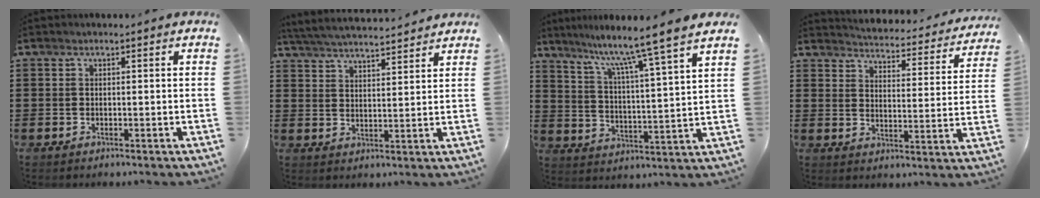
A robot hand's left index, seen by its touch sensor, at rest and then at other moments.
{"total": 4.4, "force": [4.3, -0.2, 0.9], "torque": [-0.034, -0.022, 0.076]}
{"total": 8.5, "force": [7.0, -1.7, 4.4], "torque": [-0.105, -0.054, 0.105]}
{"total": 3.7, "force": [3.7, -0.1, 0.1], "torque": [-0.018, -0.039, 0.056]}